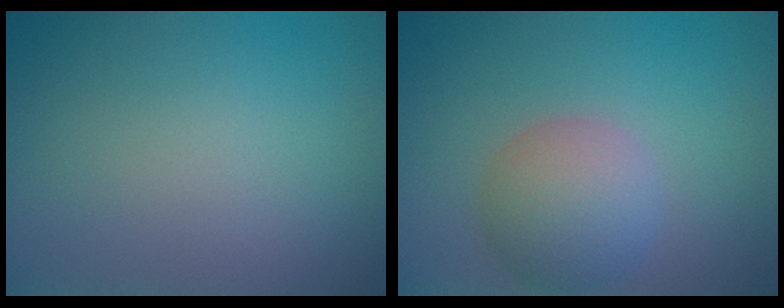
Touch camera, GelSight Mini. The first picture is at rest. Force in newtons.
{"total": 4.4, "press": 4.3, "slide": 0.5}